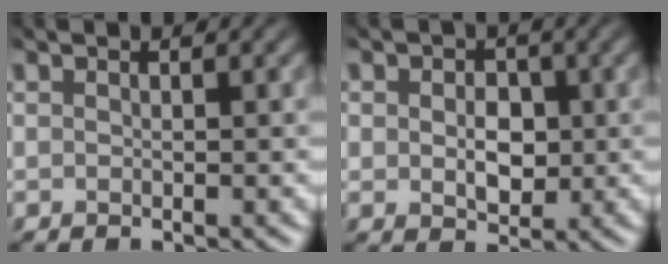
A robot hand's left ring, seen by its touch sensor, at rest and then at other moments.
{"total": 2.1, "force": [-1.4, 1.5, 0.6], "torque": [-0.034, -0.020, 0.006]}